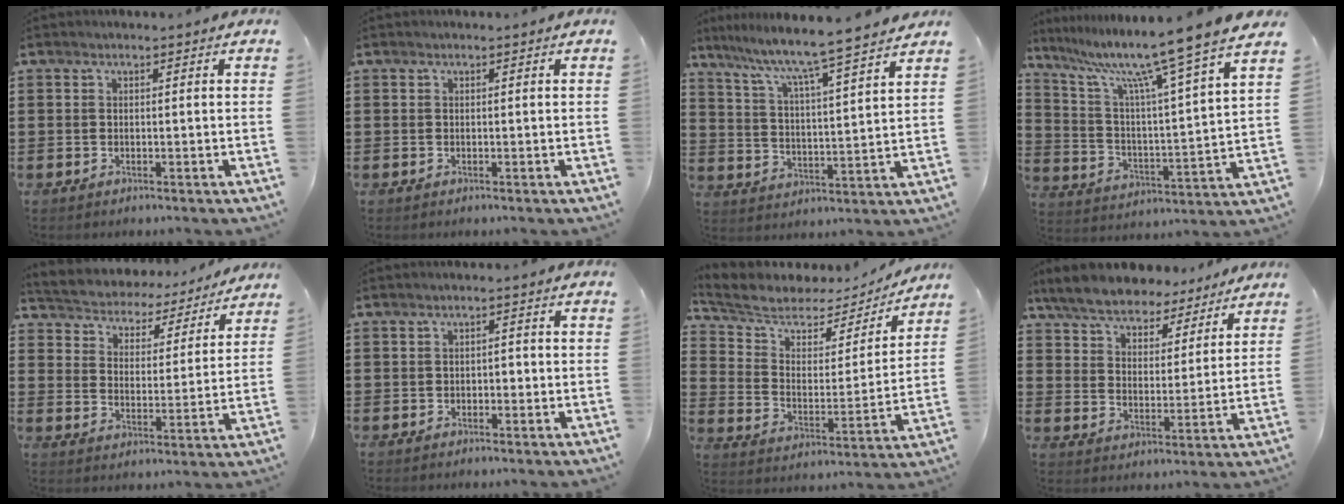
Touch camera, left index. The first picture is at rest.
{"total": 0.0}
{"total": 6.7, "force": [5.9, -1.0, 3.0], "torque": [-0.083, -0.051, 0.092]}
{"total": 11.2, "force": [9.2, -1.4, 6.2], "torque": [-0.149, -0.071, 0.140]}
{"total": 3.8, "force": [3.8, 0.5, -0.3], "torque": [-0.020, -0.033, 0.057]}
{"total": 1.3, "force": [-0.6, 0.8, 0.8], "torque": [-0.019, 0.002, -0.016]}
{"total": 6.2, "force": [4.9, 2.8, 2.5], "torque": [-0.079, -0.026, 0.083]}
{"total": 7.1, "force": [6.7, 1.8, 1.6], "torque": [-0.066, -0.030, 0.123]}